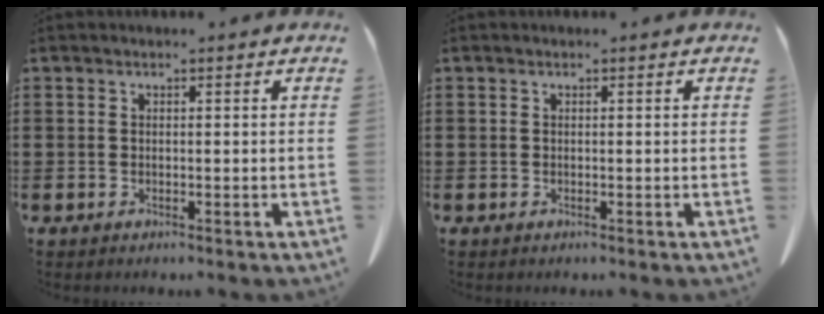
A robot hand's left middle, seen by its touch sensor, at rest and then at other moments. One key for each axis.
{"total": 0.0}